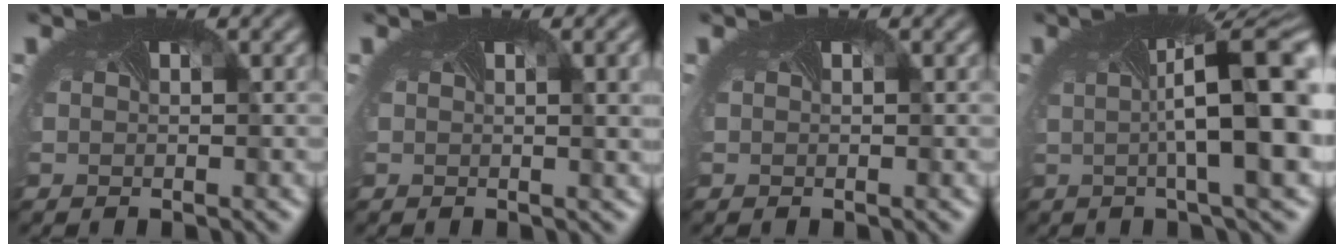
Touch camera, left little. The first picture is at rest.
{"total": 3.8, "force": [1.1, 1.4, 3.4], "torque": [-0.032, 0.004, 0.009]}
{"total": 0.0}
{"total": 10.4, "force": [0.4, 2.6, 10.1], "torque": [-0.157, -0.003, 0.011]}